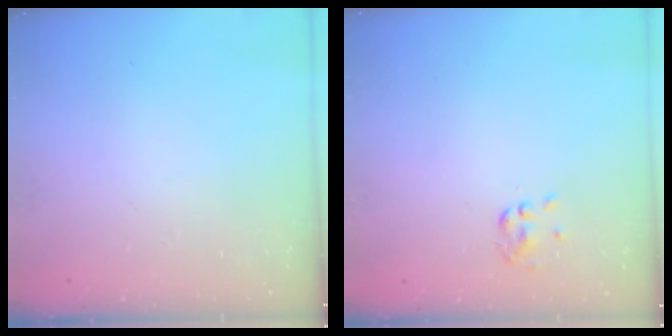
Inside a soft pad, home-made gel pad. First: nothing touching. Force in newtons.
{"total": 2.0, "press": 1.9, "slide": 0.5}